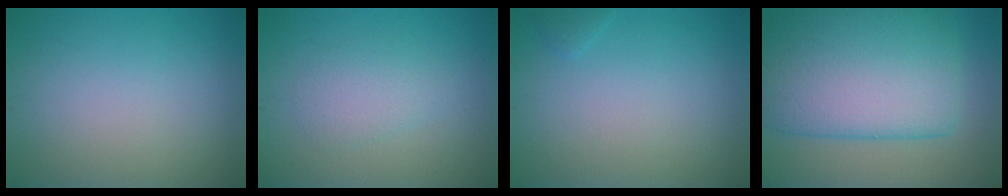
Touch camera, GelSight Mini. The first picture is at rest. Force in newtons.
{"total": 2.2, "press": 2.2, "slide": 0.1}
{"total": 0.6, "press": 0.6, "slide": 0.1}
{"total": 12.3, "press": 12.3, "slide": 0.3}